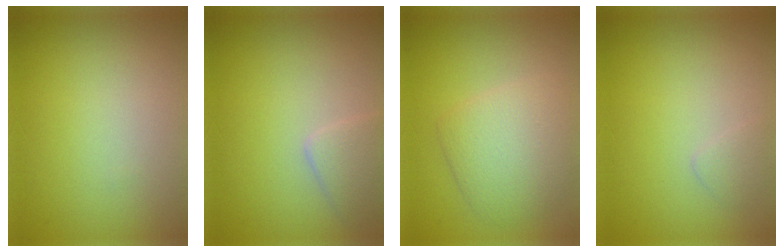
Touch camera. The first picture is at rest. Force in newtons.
{"total": 1.9, "press": 1.9, "slide": 0.0}
{"total": 4.1, "press": 4.1, "slide": 0.2}
{"total": 0.8, "press": 0.8, "slide": 0.1}